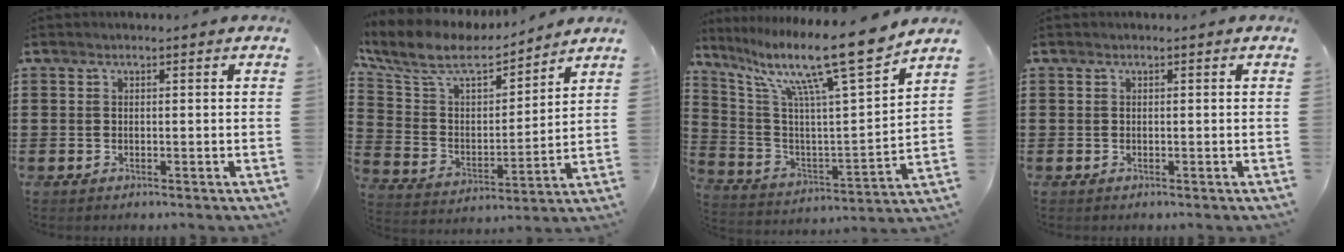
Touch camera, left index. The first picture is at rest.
{"total": 9.8, "force": [8.1, 3.1, 4.5], "torque": [-0.125, -0.045, 0.138]}
{"total": 15.0, "force": [11.3, 1.2, 9.8], "torque": [-0.200, -0.071, 0.178]}
{"total": 0.0}